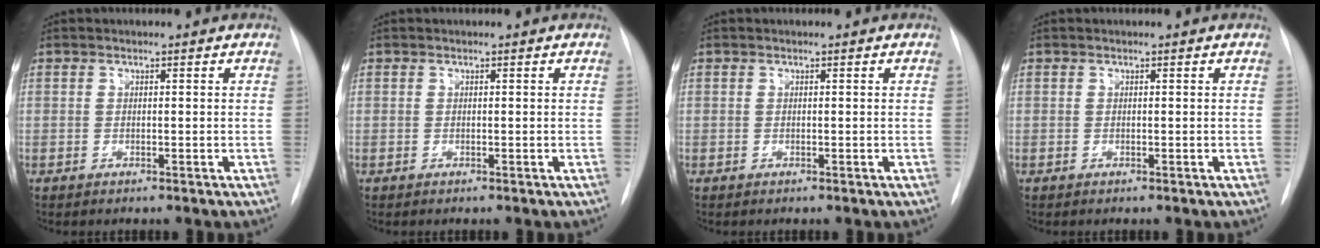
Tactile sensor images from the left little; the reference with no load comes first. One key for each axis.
{"total": 0.0}
{"total": 0.0}
{"total": 0.0}